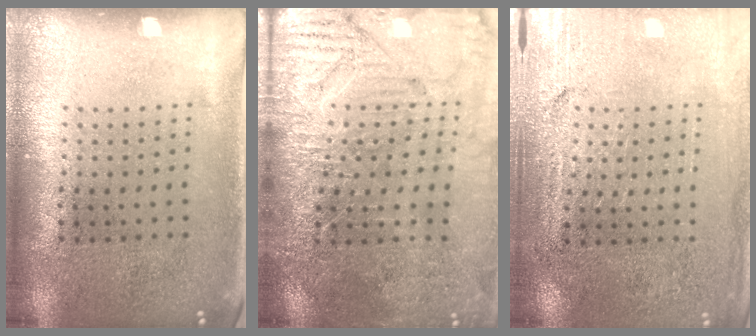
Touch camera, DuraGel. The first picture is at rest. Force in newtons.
{"total": 3.6, "press": 3.6, "slide": 0.5}
{"total": 3.2, "press": 3.1, "slide": 0.7}